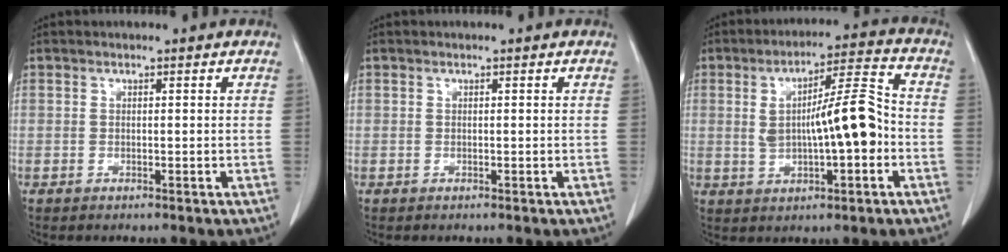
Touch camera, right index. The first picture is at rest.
{"total": 0.0}
{"total": 10.9, "force": [-0.6, 2.2, 10.7], "torque": [-0.177, 0.022, -0.007]}